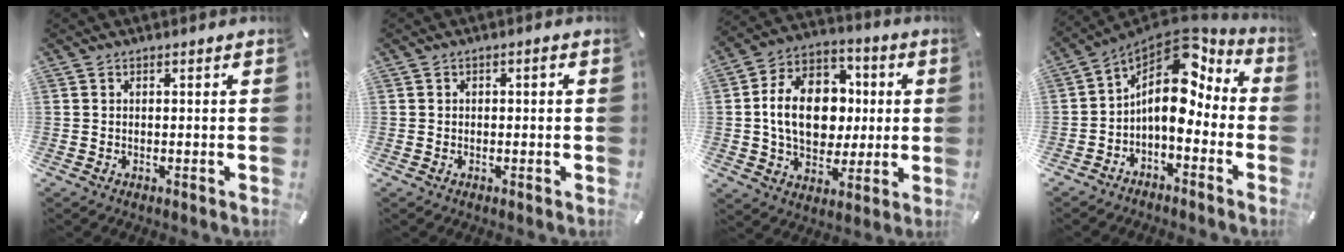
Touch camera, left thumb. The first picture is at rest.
{"total": 0.8, "force": [-0.1, 0.7, 0.3], "torque": [-0.007, 0.006, -0.004]}
{"total": 16.7, "force": [-0.2, 12.7, 10.8], "torque": [-0.213, 0.012, -0.003]}
{"total": 12.4, "force": [2.2, 7.7, 9.4], "torque": [-0.173, -0.037, 0.030]}